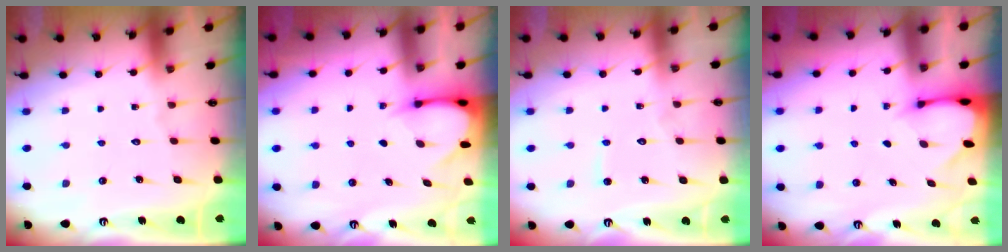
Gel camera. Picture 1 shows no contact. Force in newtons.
{"total": 3.4, "press": 3.4, "slide": 0.3}
{"total": 5.6, "press": 5.6, "slide": 0.7}
{"total": 2.0, "press": 2.0, "slide": 0.1}